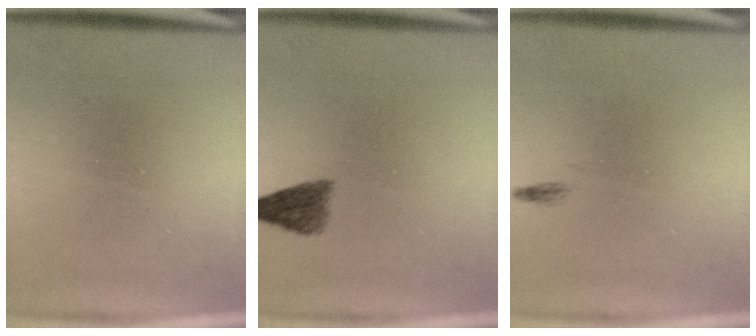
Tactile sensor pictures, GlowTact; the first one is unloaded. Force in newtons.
{"total": 2.9}
{"total": 0.5}